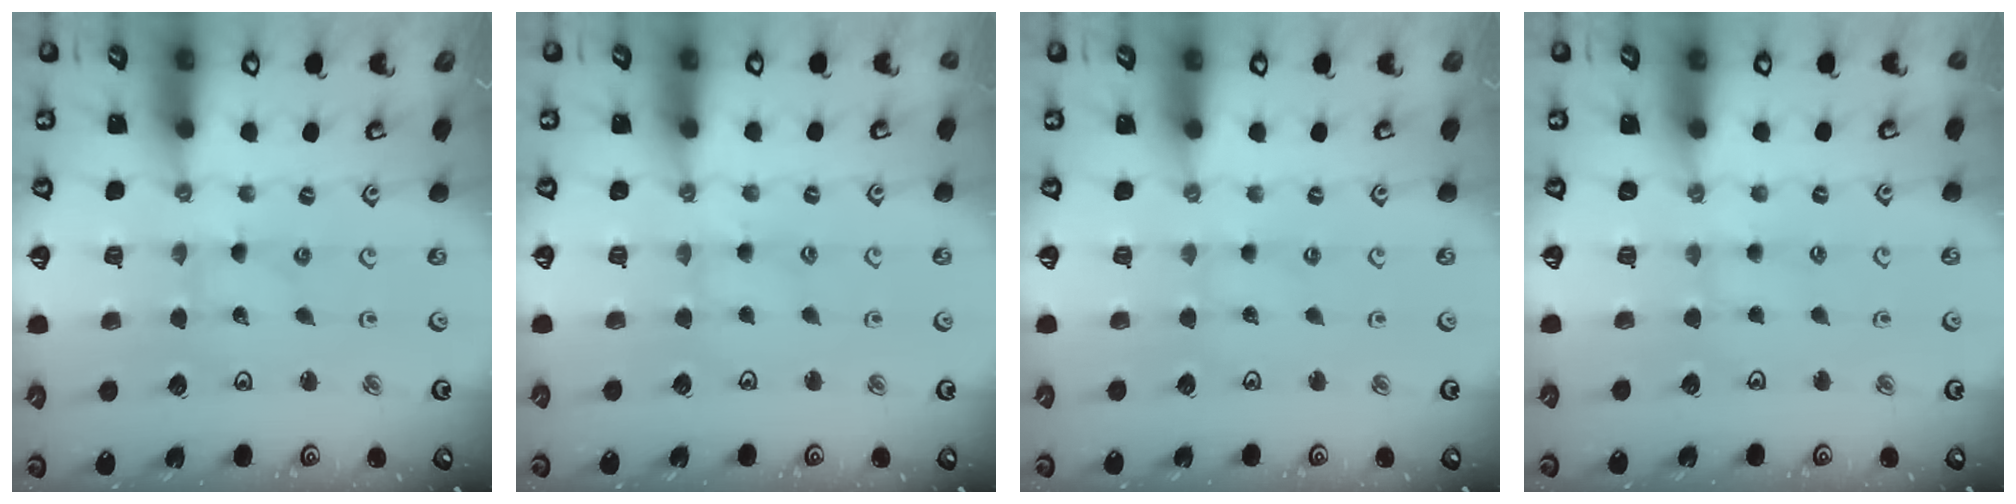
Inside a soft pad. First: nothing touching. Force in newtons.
{"total": 3.6, "press": 3.6, "slide": 0.5}
{"total": 0.0}
{"total": 2.2, "press": 2.2, "slide": 0.4}